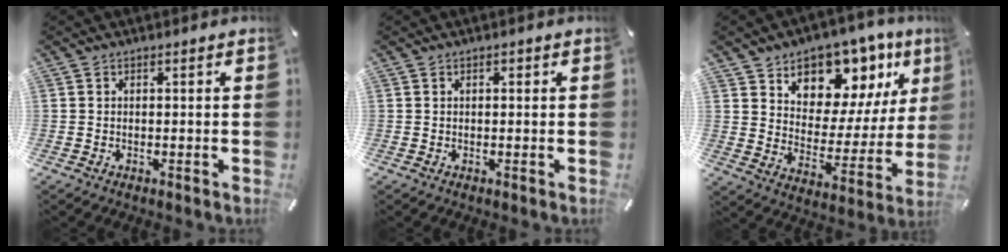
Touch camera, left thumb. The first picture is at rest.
{"total": 0.6, "force": [0.2, 0.4, 0.4], "torque": [-0.008, 0.003, 0.003]}
{"total": 11.2, "force": [7.7, 7.8, 2.5], "torque": [-0.038, -0.082, 0.139]}